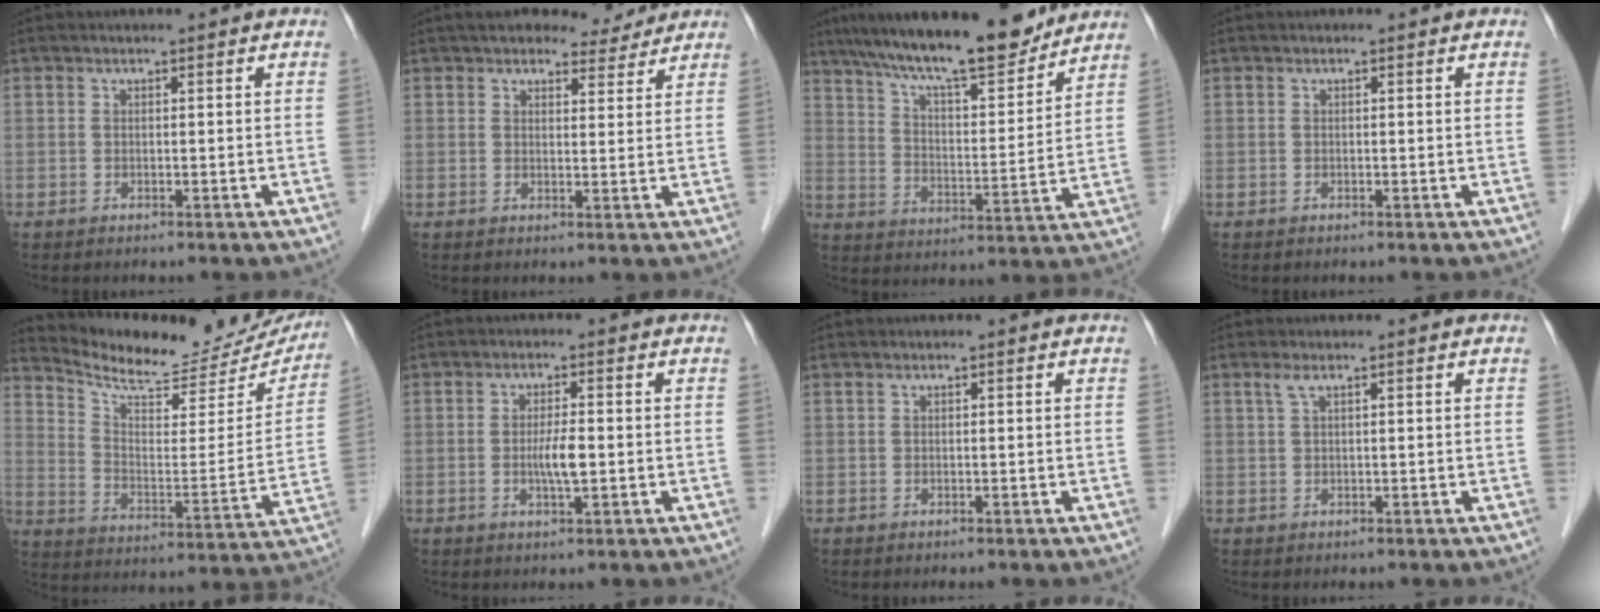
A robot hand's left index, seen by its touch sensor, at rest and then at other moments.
{"total": 5.8, "force": [5.2, 1.9, 1.7], "torque": [-0.016, 0.009, 0.067]}
{"total": 17.0, "force": [14.4, 2.7, 8.6], "torque": [-0.142, 0.007, 0.233]}
{"total": 0.0}
{"total": 21.3, "force": [19.9, 5.0, 5.8], "torque": [-0.084, -0.047, 0.268]}
{"total": 3.5, "force": [-0.5, 0.5, 3.4], "torque": [-0.068, -0.003, -0.008]}
{"total": 0.0}
{"total": 1.2, "force": [0.7, 0.1, 1.0], "torque": [-0.029, 0.013, 0.014]}